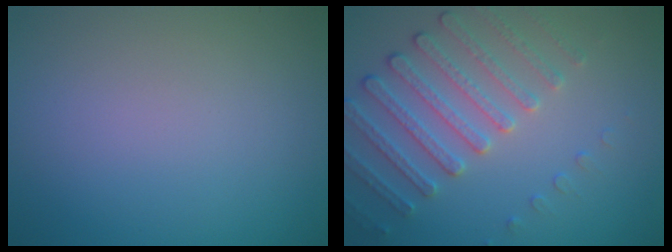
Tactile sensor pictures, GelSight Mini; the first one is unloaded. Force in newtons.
{"total": 4.1, "press": 3.8, "slide": 1.5}